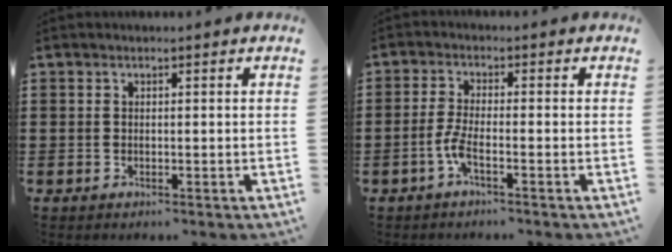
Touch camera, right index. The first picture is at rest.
{"total": 3.7, "force": [-1.8, 0.5, 3.2], "torque": [-0.086, -0.009, -0.041]}